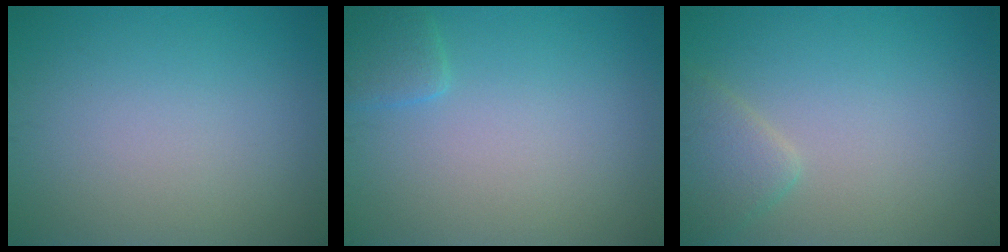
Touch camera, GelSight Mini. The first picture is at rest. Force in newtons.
{"total": 1.6, "press": 1.6, "slide": 0.1}
{"total": 2.4, "press": 2.4, "slide": 0.2}